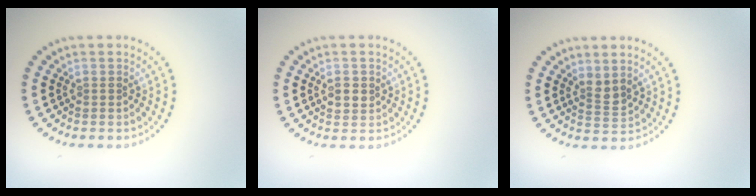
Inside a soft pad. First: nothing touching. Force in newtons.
{"total": 1.6, "press": 1.6, "slide": 0.3}
{"total": 1.7, "press": 1.4, "slide": 1.1}